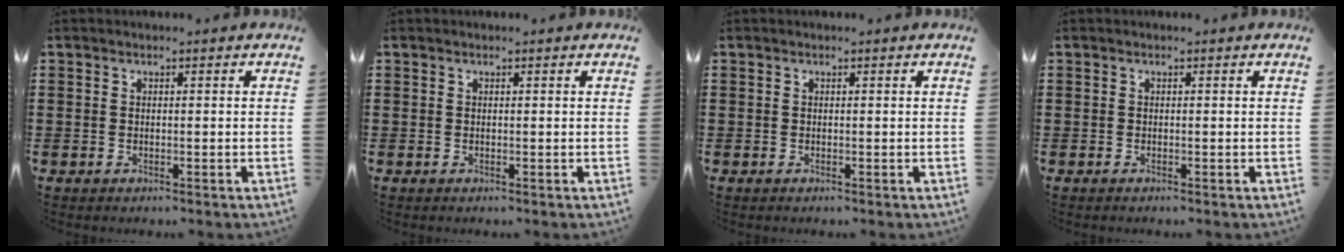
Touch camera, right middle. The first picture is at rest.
{"total": 0.0}
{"total": 0.0}
{"total": 0.0}